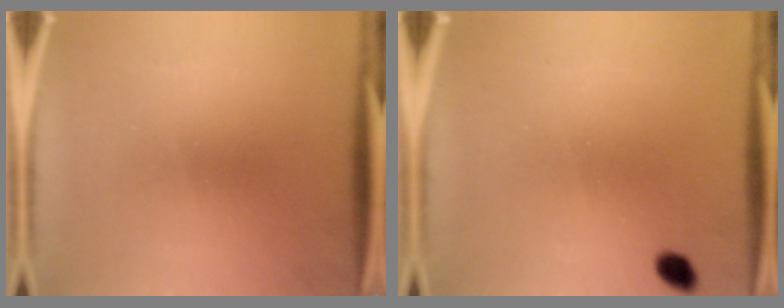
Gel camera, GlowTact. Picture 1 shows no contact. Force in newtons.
{"total": 2.0}